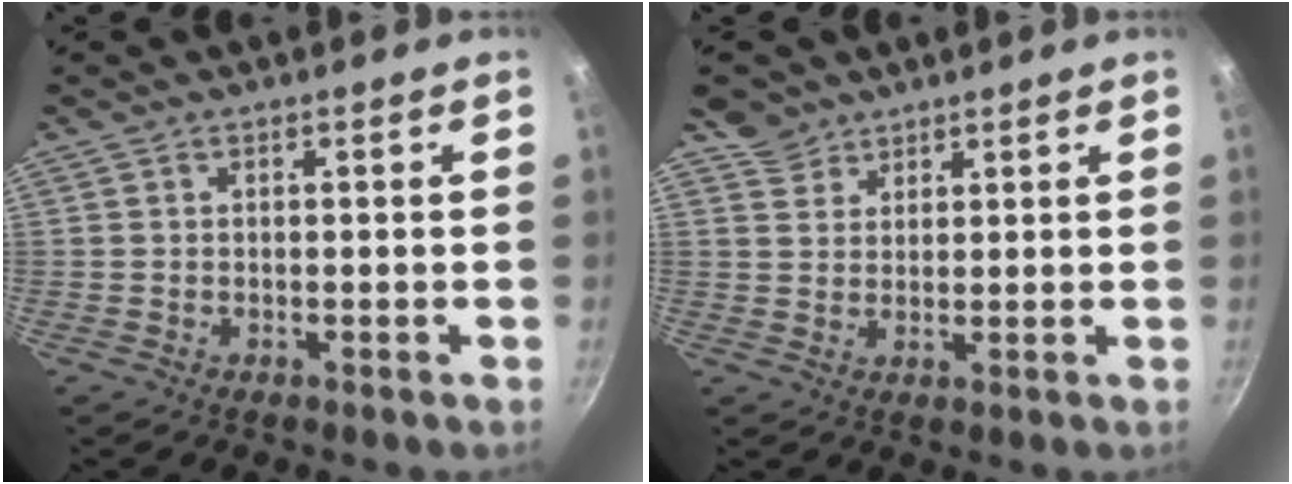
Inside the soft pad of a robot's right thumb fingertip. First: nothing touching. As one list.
[{"total": 4.0, "force": [3.1, 2.5, 0.0], "torque": [0.023, -0.003, 0.054]}]